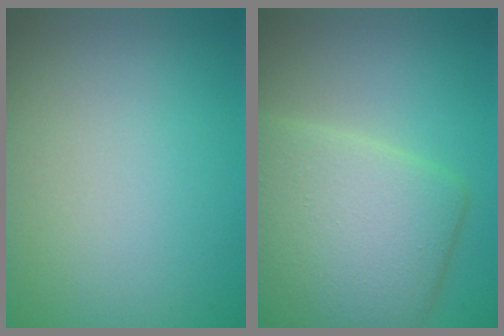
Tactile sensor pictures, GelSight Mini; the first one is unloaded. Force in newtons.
{"total": 7.5, "press": 7.5, "slide": 0.5}